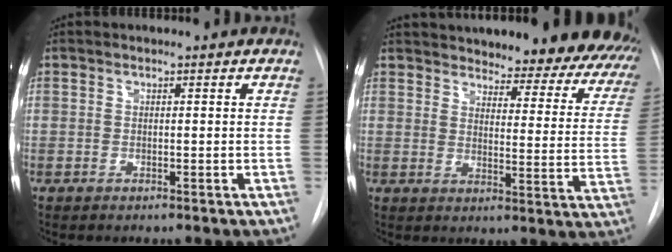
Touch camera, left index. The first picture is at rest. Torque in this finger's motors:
{"motor_torque": [0.48, -0.55, 0.37, 0.12]}